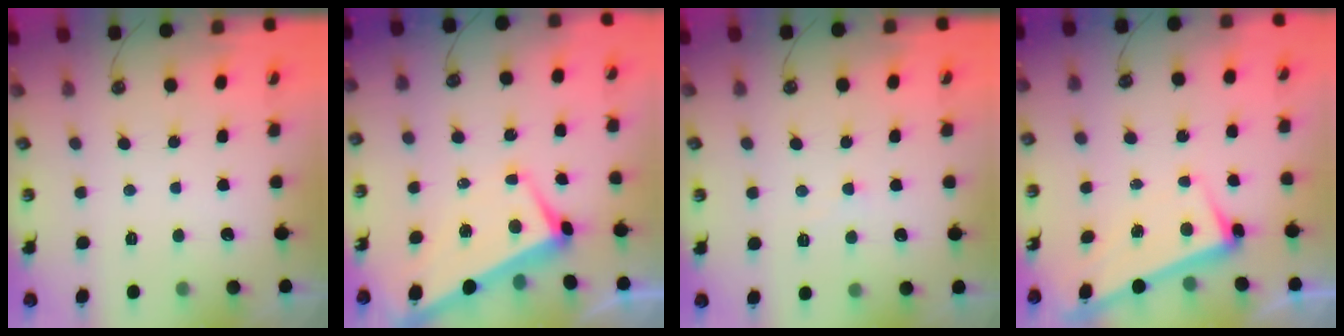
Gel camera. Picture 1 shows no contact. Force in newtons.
{"total": 1.7, "press": 1.4, "slide": 1.0}
{"total": 3.7, "press": 3.6, "slide": 0.3}
{"total": 2.5, "press": 2.4, "slide": 0.8}